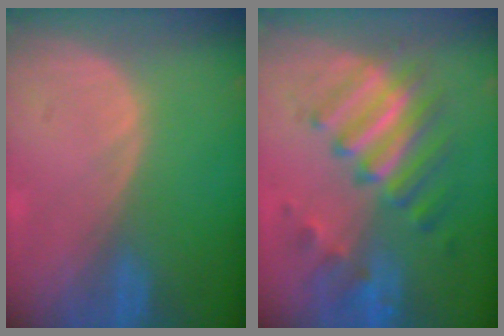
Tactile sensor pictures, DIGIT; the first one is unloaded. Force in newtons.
{"total": 8.9, "press": 8.5, "slide": 2.7}